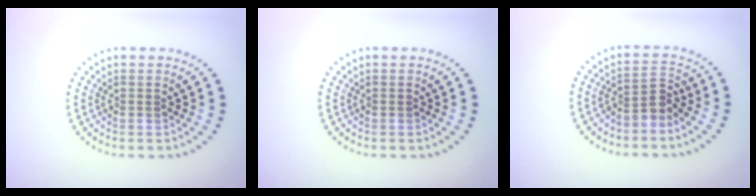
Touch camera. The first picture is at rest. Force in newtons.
{"total": 0.0}
{"total": 2.6, "press": 2.0, "slide": 1.7}